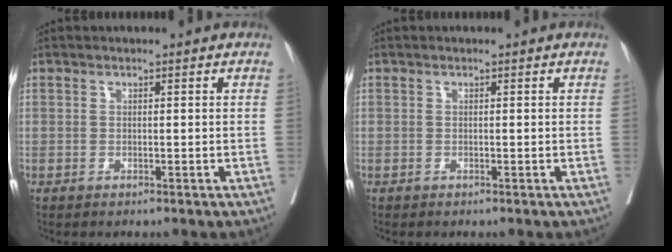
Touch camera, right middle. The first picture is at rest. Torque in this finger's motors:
{"motor_torque": [-0.23, -0.06, -0.05, 0.00]}